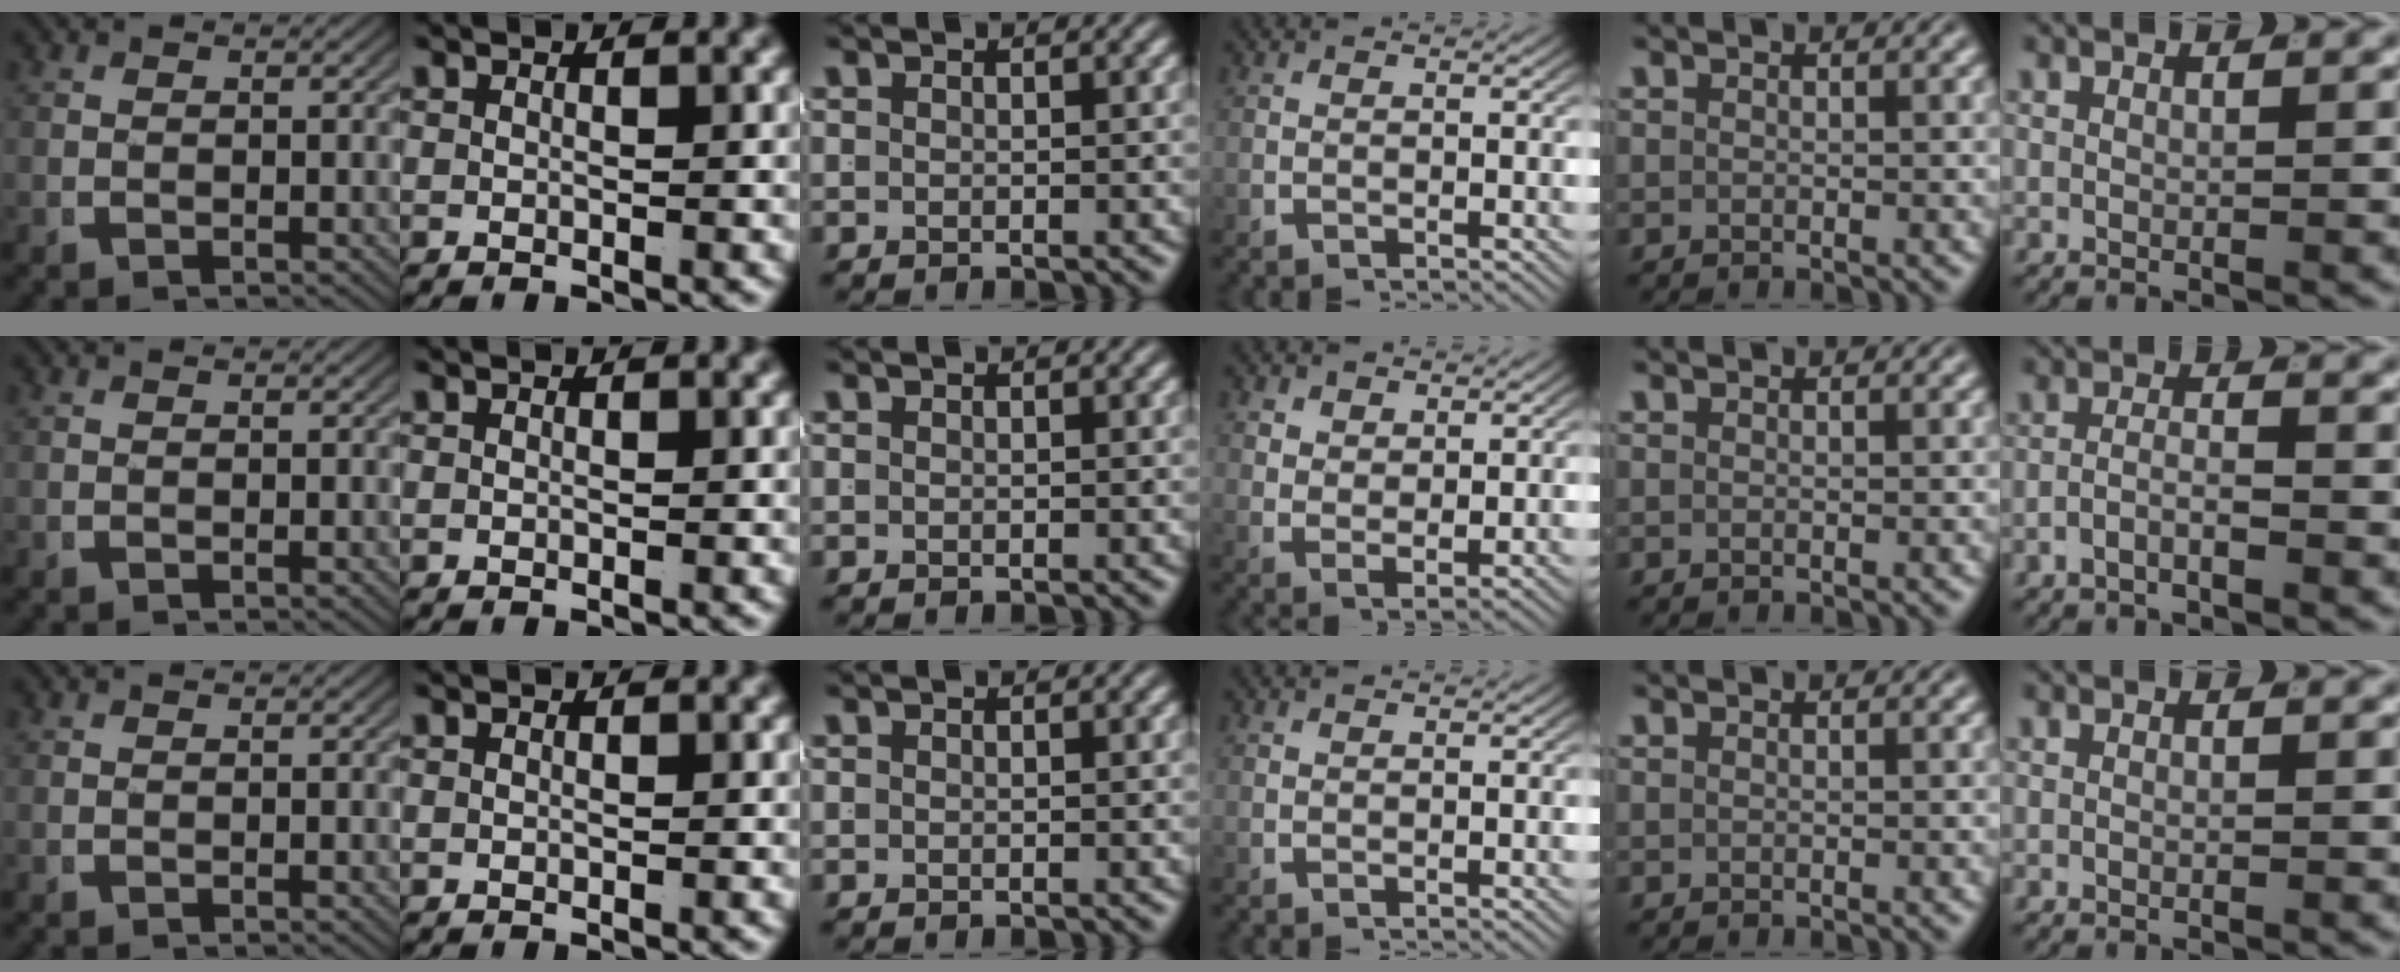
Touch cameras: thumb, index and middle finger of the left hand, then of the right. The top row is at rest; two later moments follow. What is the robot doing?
{"motion": "lift_and_place", "object": "shirt"}